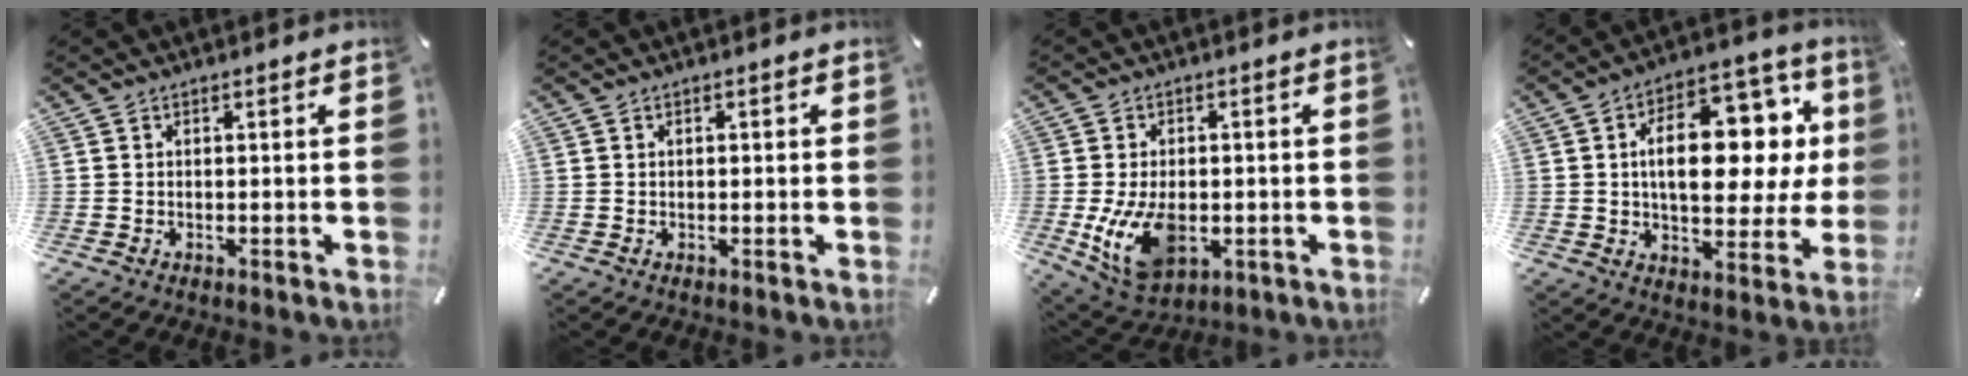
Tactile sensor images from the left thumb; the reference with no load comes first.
{"total": 0.6, "force": [0.0, 0.4, 0.4], "torque": [-0.008, 0.001, -0.001]}
{"total": 12.5, "force": [-2.3, 8.2, 9.2], "torque": [-0.181, -0.005, -0.035]}
{"total": 19.9, "force": [4.7, 11.0, 15.9], "torque": [-0.234, -0.023, 0.075]}